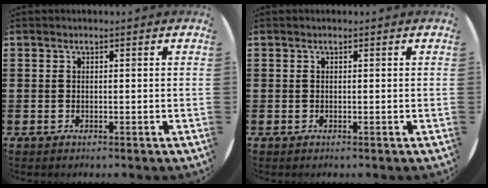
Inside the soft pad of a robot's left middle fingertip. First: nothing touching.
{"total": 0.0}